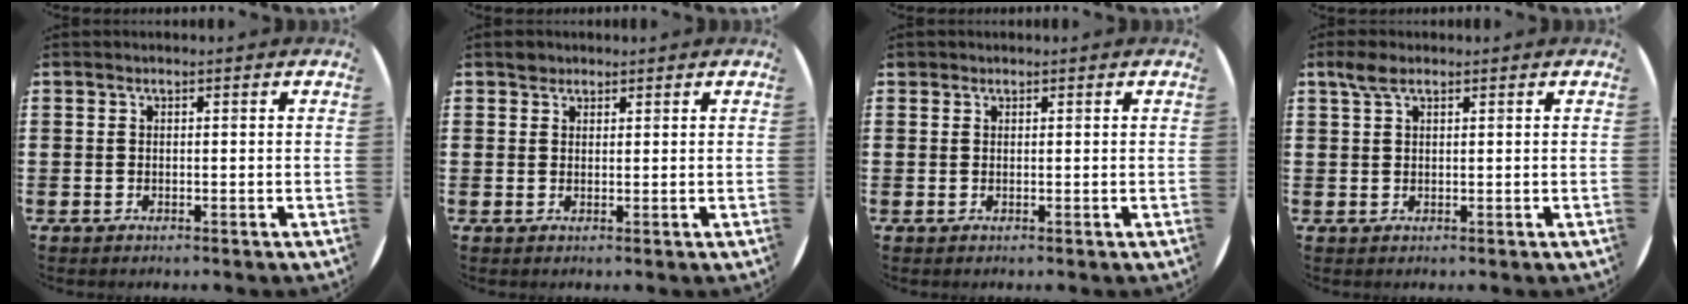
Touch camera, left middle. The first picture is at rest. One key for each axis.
{"total": 1.3, "fx": 1.1, "fy": 0.6, "fz": 0.0, "tx": 0.007, "ty": -0.001, "tz": 0.021}
{"total": 0.5, "fx": 0.5, "fy": 0.2, "fz": -0.1, "tx": 0.001, "ty": 0.002, "tz": 0.009}
{"total": 2.3, "fx": 1.5, "fy": 1.0, "fz": 1.4, "tx": -0.023, "ty": 0.003, "tz": 0.025}